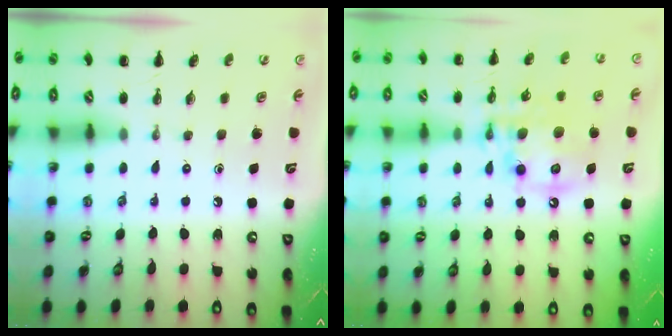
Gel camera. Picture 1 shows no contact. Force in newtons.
{"total": 13.4, "press": 13.1, "slide": 2.9}